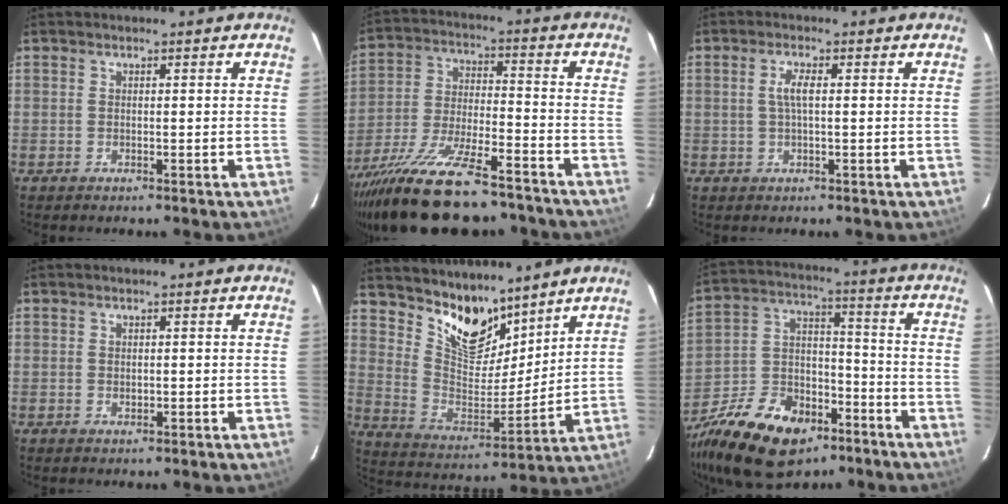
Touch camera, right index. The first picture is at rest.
{"total": 23.4, "force": [-18.7, 6.0, 12.7], "torque": [-0.247, -0.051, -0.301]}
{"total": 2.8, "force": [0.3, 0.6, 2.8], "torque": [-0.056, 0.003, 0.007]}
{"total": 0.8, "force": [0.2, 0.7, 0.3], "torque": [-0.004, 0.001, 0.006]}
{"total": 13.2, "force": [10.5, 6.1, 5.2], "torque": [-0.103, -0.005, 0.199]}
{"total": 23.9, "force": [-14.9, 13.4, 13.0], "torque": [-0.283, -0.002, -0.244]}